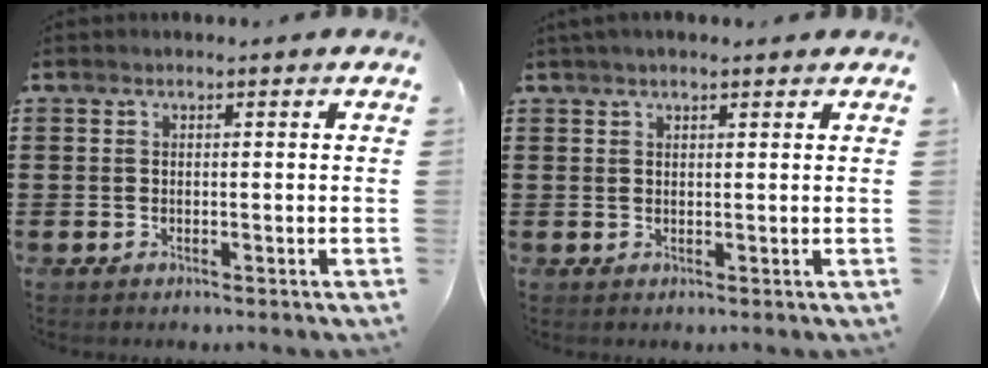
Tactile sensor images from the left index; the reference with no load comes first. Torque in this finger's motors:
{"motor_torque": [0.39, 0.12, 0.56, 0.07]}